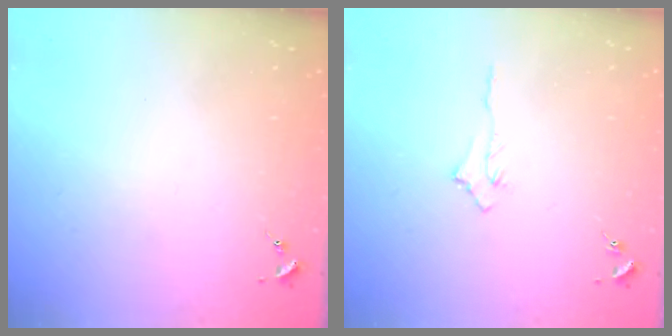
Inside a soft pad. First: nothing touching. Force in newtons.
{"total": 3.2, "press": 3.2, "slide": 0.4}